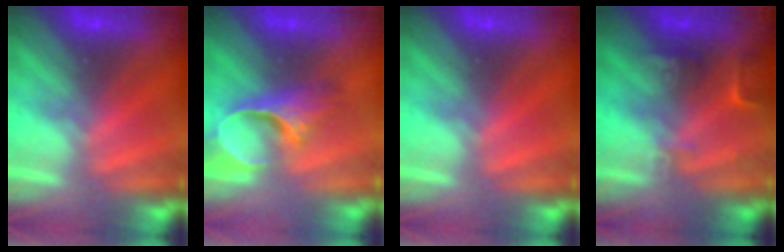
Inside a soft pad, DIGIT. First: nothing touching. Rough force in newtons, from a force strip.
{"total": 4.7}
{"total": 0.0}
{"total": 2.6}